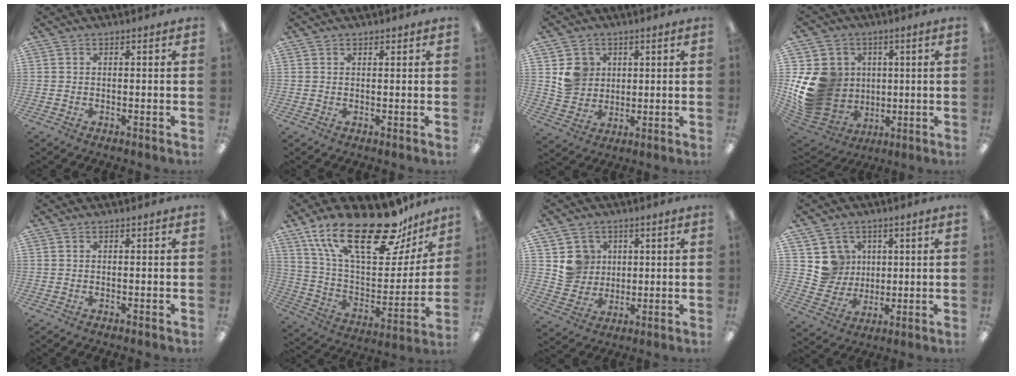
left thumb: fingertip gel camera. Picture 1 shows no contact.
{"total": 0.7, "force": [0.6, 0.3, 0.3], "torque": [-0.005, 0.001, 0.011]}
{"total": 7.3, "force": [2.7, 6.7, 1.5], "torque": [-0.022, -0.001, 0.053]}
{"total": 18.5, "force": [0.6, 16.2, 9.0], "torque": [-0.188, -0.009, 0.035]}
{"total": 0.0}
{"total": 27.3, "force": [18.1, 10.4, 17.7], "torque": [-0.299, -0.105, 0.310]}
{"total": 7.9, "force": [2.9, 7.3, 0.8], "torque": [-0.017, -0.004, 0.059]}
{"total": 8.3, "force": [3.1, 7.7, 0.7], "torque": [-0.020, -0.008, 0.066]}